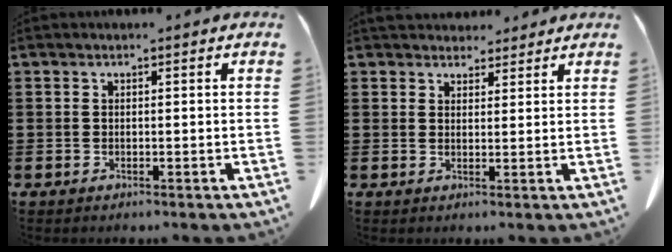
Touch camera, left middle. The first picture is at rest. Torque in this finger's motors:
{"motor_torque": [0.30, -0.30, 0.05, 0.04]}